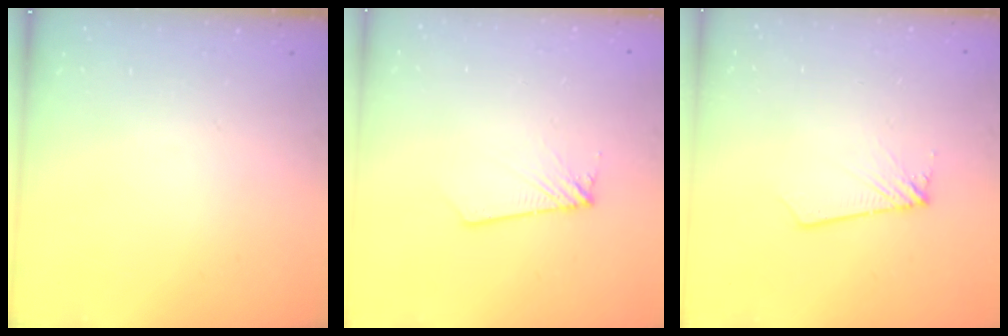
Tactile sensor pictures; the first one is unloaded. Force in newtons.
{"total": 1.8, "press": 1.8, "slide": 0.1}
{"total": 1.9, "press": 1.9, "slide": 0.1}